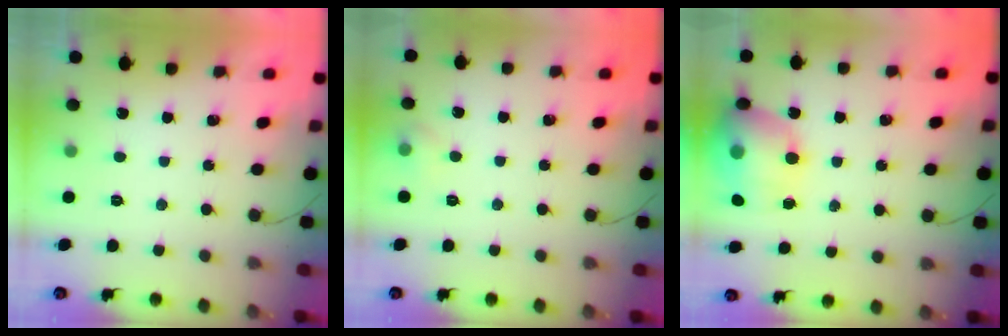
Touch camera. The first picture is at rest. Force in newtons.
{"total": 6.4, "press": 4.4, "slide": 4.6}
{"total": 17.8, "press": 17.5, "slide": 3.0}